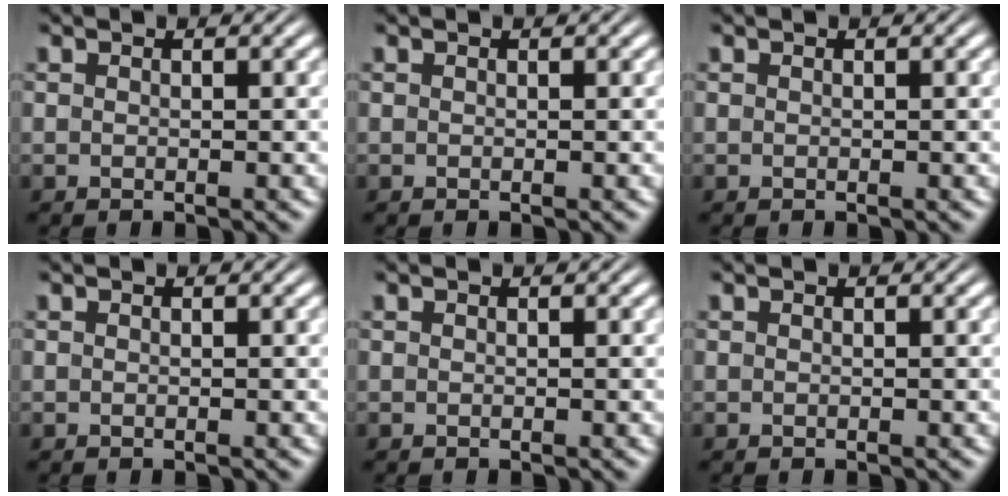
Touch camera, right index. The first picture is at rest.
{"total": 0.0}
{"total": 0.0}
{"total": 0.0}
{"total": 0.0}
{"total": 0.0}